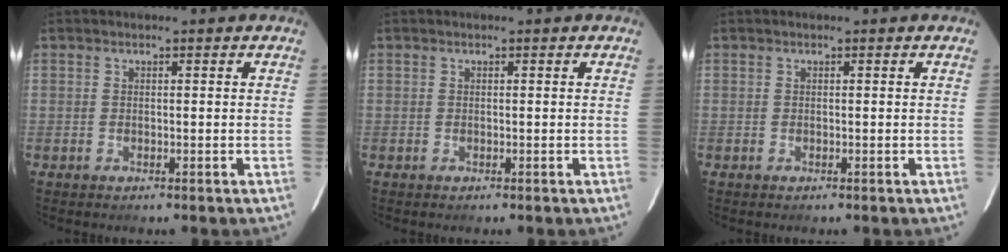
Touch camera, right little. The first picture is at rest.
{"total": 0.0}
{"total": 0.0}